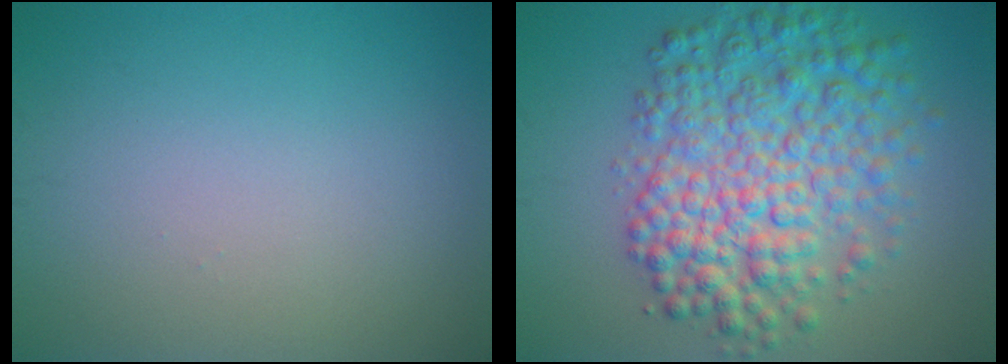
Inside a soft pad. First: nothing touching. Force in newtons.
{"total": 8.7, "press": 8.7, "slide": 0.1}